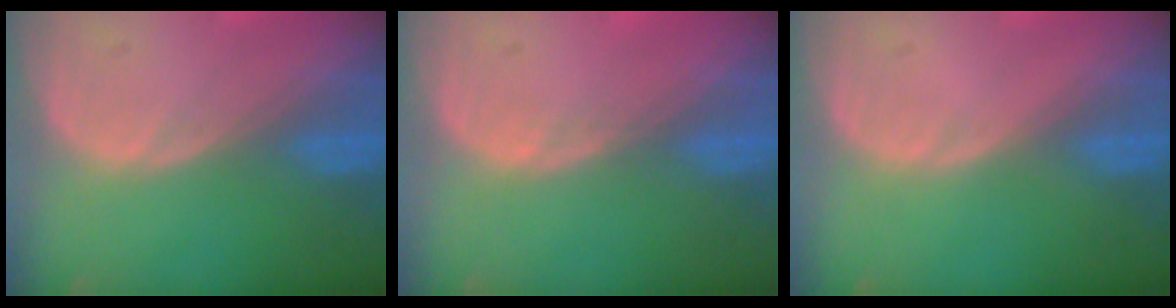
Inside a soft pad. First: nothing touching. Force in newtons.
{"total": 0.8, "press": 0.6, "slide": 0.5}
{"total": 0.0}